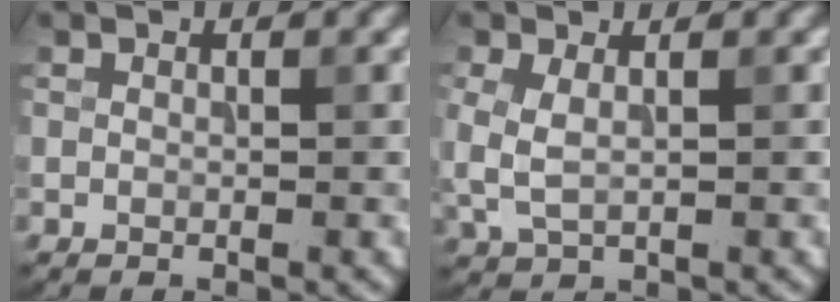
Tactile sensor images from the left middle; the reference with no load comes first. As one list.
[{"total": 2.7, "force": [0.2, 1.3, 2.3], "torque": [-0.062, 0.002, 0.006]}]